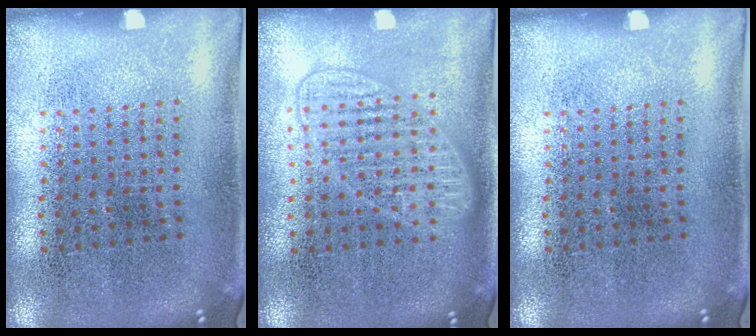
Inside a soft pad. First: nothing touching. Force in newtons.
{"total": 1.3, "press": 1.3, "slide": 0.3}
{"total": 0.0}